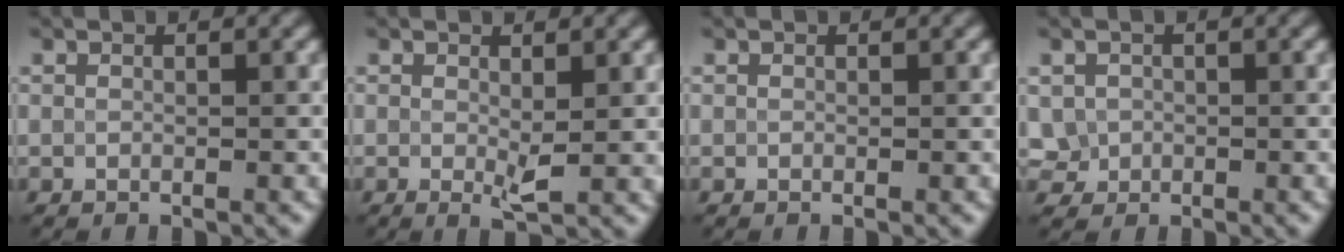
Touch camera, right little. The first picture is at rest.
{"total": 1.7, "force": [0.2, 0.3, 1.6], "torque": [-0.030, -0.007, 0.003]}
{"total": 0.0}
{"total": 2.1, "force": [-0.1, 2.0, 0.6], "torque": [-0.003, -0.002, -0.001]}